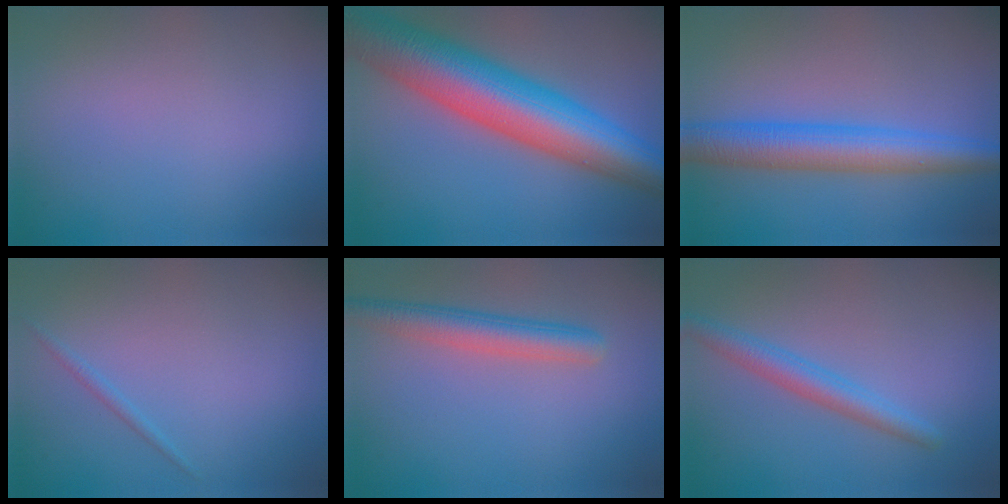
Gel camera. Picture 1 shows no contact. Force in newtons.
{"total": 11.9, "press": 11.9, "slide": 0.1}
{"total": 5.7, "press": 5.7, "slide": 0.0}
{"total": 0.7, "press": 0.7, "slide": 0.1}
{"total": 3.5, "press": 3.5, "slide": 0.1}
{"total": 2.7, "press": 2.7, "slide": 0.1}